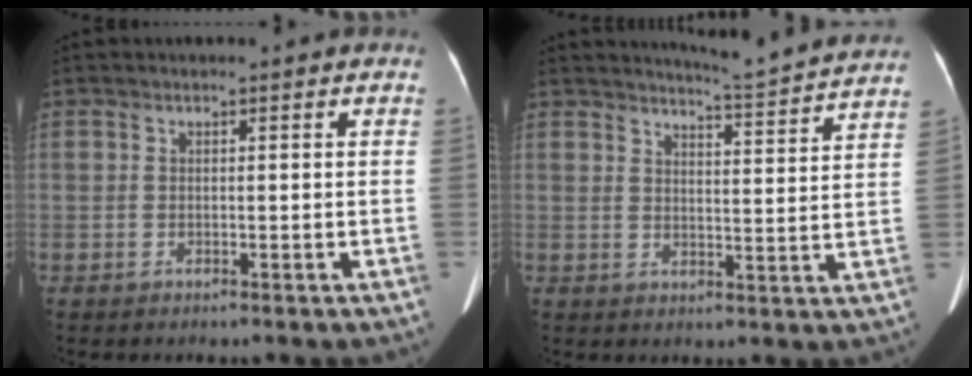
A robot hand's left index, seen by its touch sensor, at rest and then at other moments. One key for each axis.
{"total": 10.3, "fx": 10.0, "fy": -1.5, "fz": 2.0, "tx": -0.045, "ty": -0.031, "tz": 0.123}